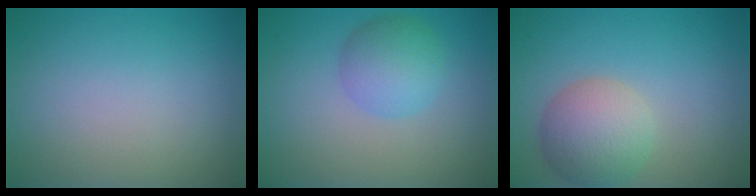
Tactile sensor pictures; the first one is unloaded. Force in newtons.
{"total": 3.6, "press": 3.6, "slide": 0.2}
{"total": 4.9, "press": 4.9, "slide": 0.4}